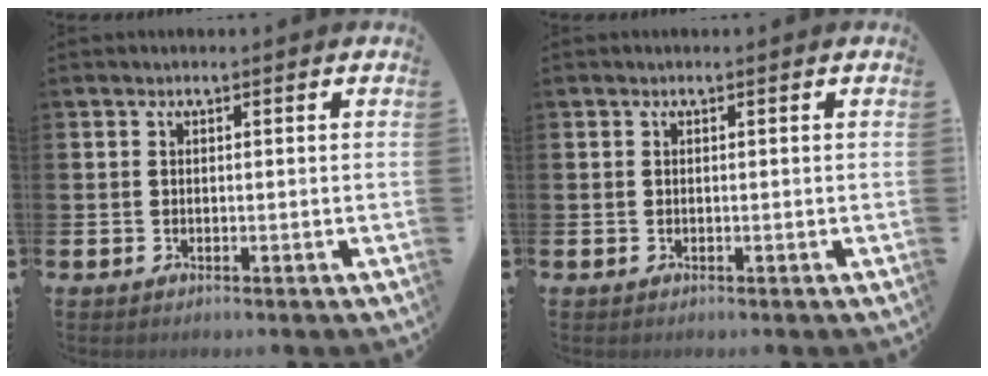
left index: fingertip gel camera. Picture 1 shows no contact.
{"total": 0.0}